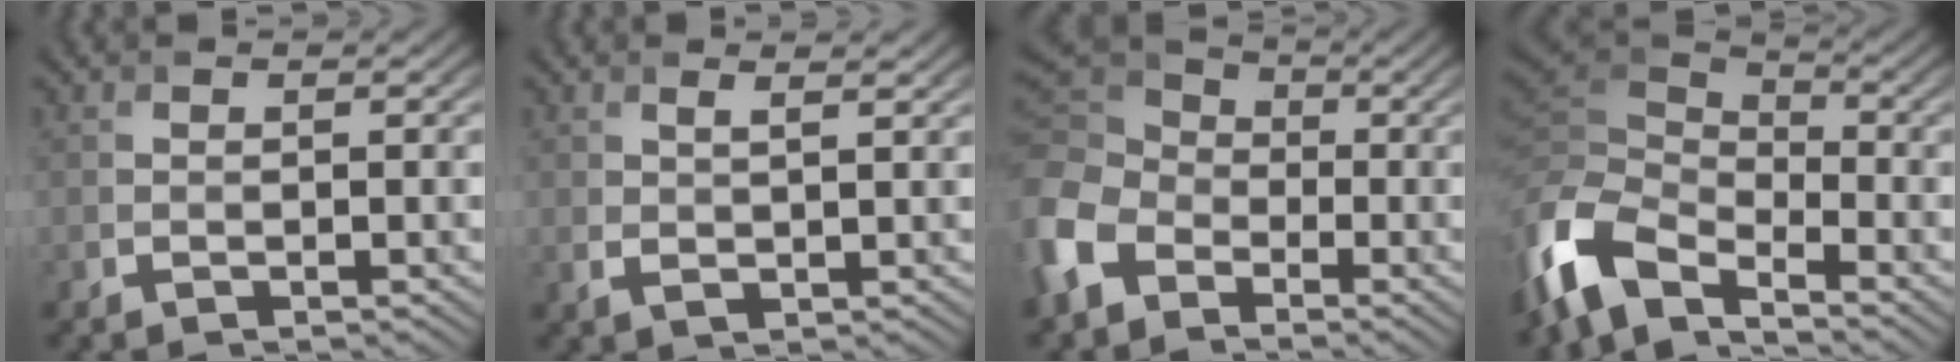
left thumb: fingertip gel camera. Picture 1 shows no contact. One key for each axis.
{"total": 2.3, "fx": 1.2, "fy": 0.7, "fz": 1.9, "tx": -0.043, "ty": -0.001, "tz": 0.024}
{"total": 10.3, "fx": -3.8, "fy": 7.7, "fz": 5.7, "tx": -0.172, "ty": -0.008, "tz": -0.096}
{"total": 10.6, "fx": -6.4, "fy": 4.8, "fz": 7.0, "tx": -0.168, "ty": -0.011, "tz": -0.141}